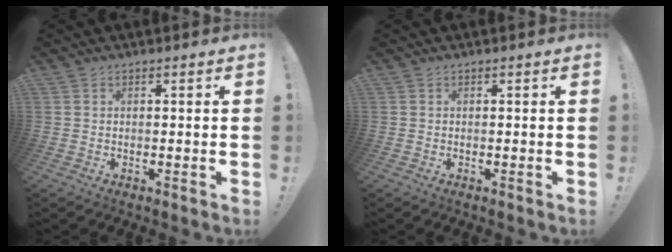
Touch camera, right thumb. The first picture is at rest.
{"total": 0.0}